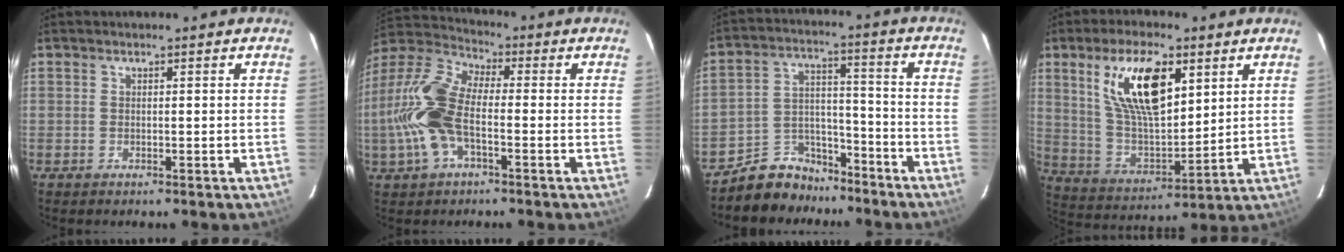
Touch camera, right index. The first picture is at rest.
{"total": 14.3, "force": [-3.0, 6.6, 12.3], "torque": [-0.270, 0.008, -0.065]}
{"total": 9.9, "force": [-8.1, 5.6, 1.0], "torque": [-0.027, 0.052, -0.130]}
{"total": 16.7, "force": [7.3, 6.9, 13.2], "torque": [-0.244, 0.008, 0.148]}